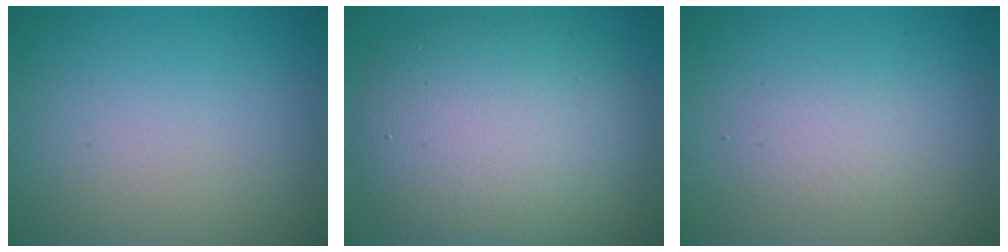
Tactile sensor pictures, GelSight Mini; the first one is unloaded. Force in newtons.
{"total": 9.7, "press": 9.7, "slide": 0.4}
{"total": 1.7, "press": 1.7, "slide": 0.1}